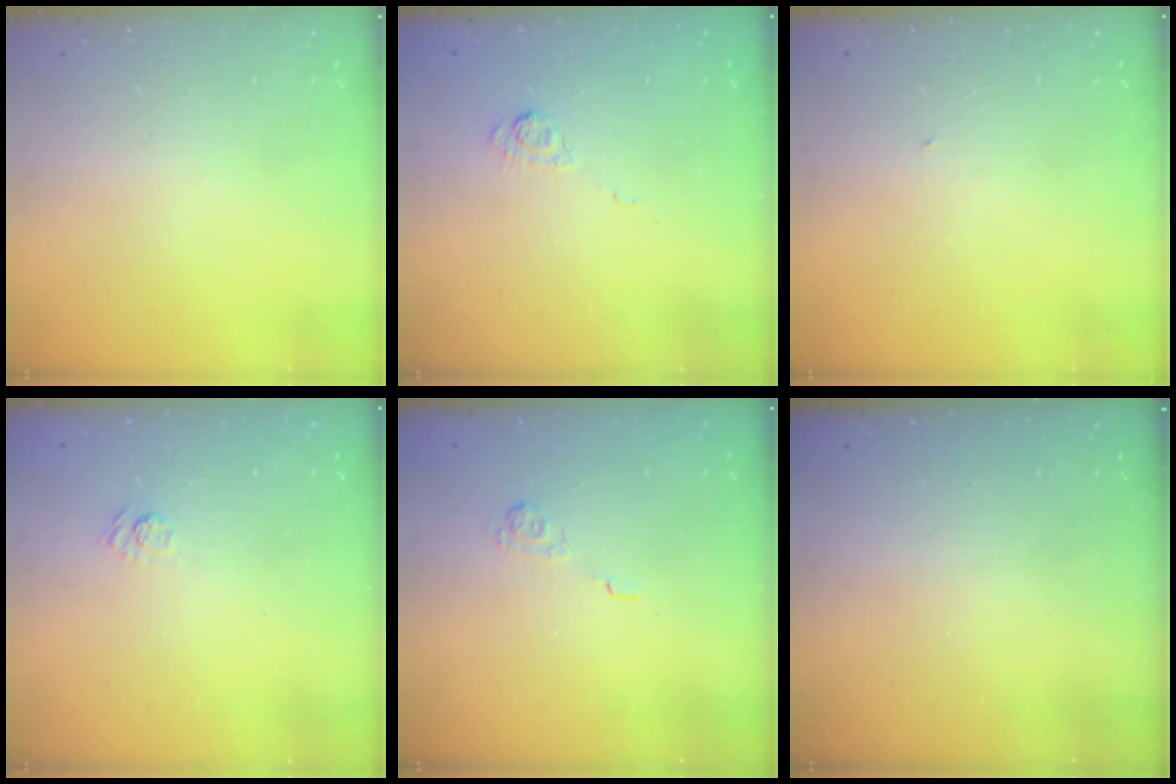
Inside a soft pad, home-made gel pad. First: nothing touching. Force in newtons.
{"total": 3.2, "press": 2.8, "slide": 1.5}
{"total": 0.6, "press": 0.6, "slide": 0.1}
{"total": 3.9, "press": 3.6, "slide": 1.4}
{"total": 2.2, "press": 1.7, "slide": 1.4}
{"total": 2.3, "press": 2.2, "slide": 0.8}